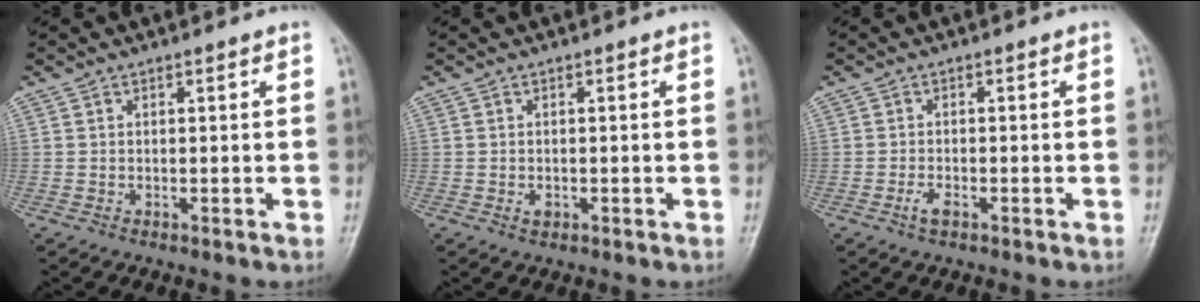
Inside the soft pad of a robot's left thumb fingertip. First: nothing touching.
{"total": 1.1, "force": [-0.3, 0.8, 0.7], "torque": [-0.008, -0.001, -0.003]}
{"total": 1.9, "force": [-1.0, 0.8, 1.4], "torque": [-0.031, 0.002, -0.020]}